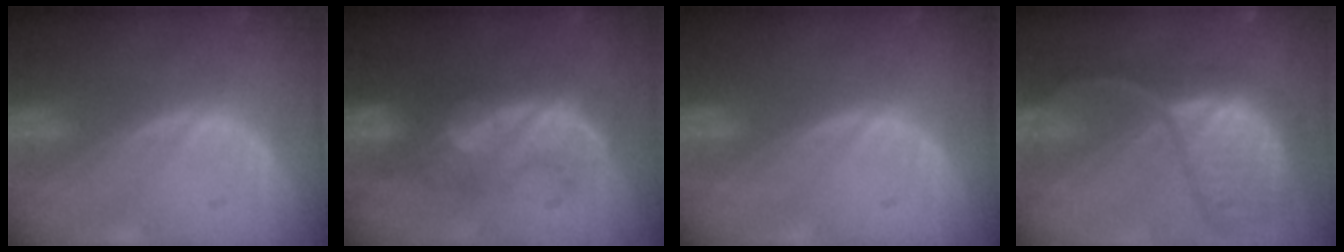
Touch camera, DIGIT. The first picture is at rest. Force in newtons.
{"total": 8.1, "press": 7.7, "slide": 2.5}
{"total": 0.0}
{"total": 10.7, "press": 9.7, "slide": 4.4}